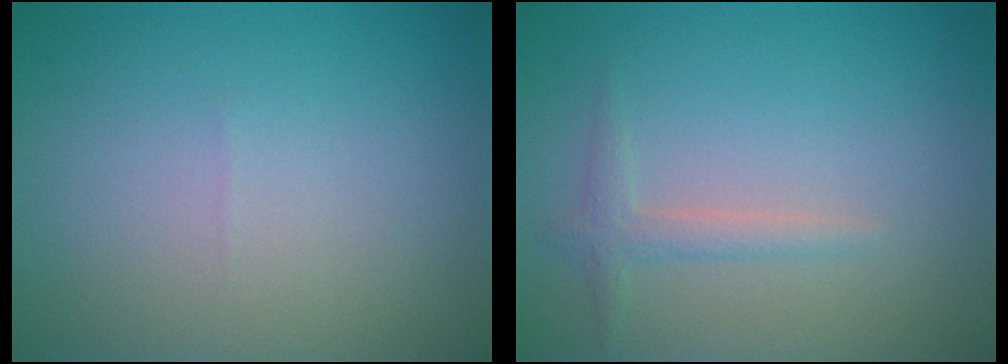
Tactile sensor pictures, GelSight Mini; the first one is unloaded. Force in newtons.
{"total": 1.5, "press": 1.5, "slide": 0.0}